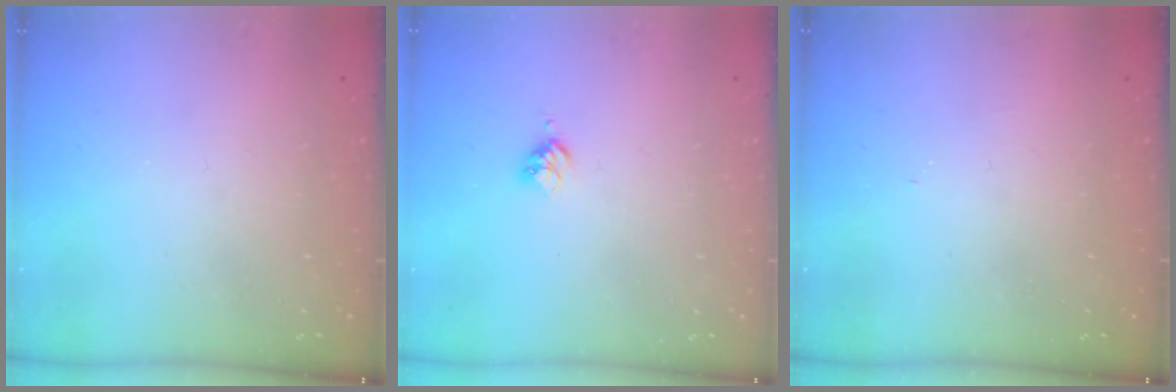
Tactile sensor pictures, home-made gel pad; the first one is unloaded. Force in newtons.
{"total": 3.0, "press": 2.9, "slide": 0.4}
{"total": 3.3, "press": 3.3, "slide": 0.4}